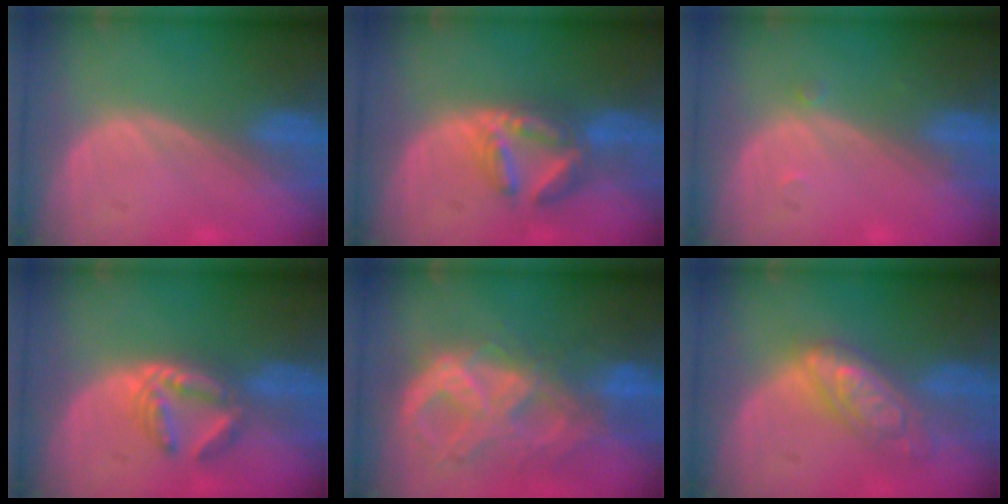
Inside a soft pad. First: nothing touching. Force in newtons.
{"total": 7.0, "press": 6.2, "slide": 3.4}
{"total": 0.7, "press": 0.7, "slide": 0.1}
{"total": 6.0, "press": 5.4, "slide": 2.7}
{"total": 10.7, "press": 9.0, "slide": 5.7}
{"total": 7.5, "press": 7.5, "slide": 0.5}